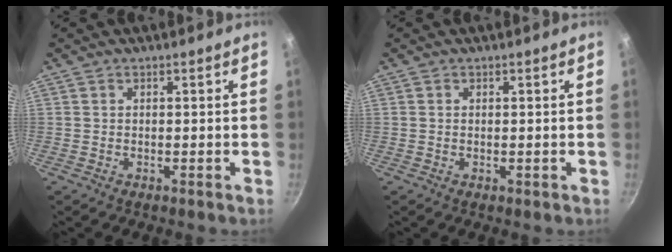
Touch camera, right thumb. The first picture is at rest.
{"total": 0.0}